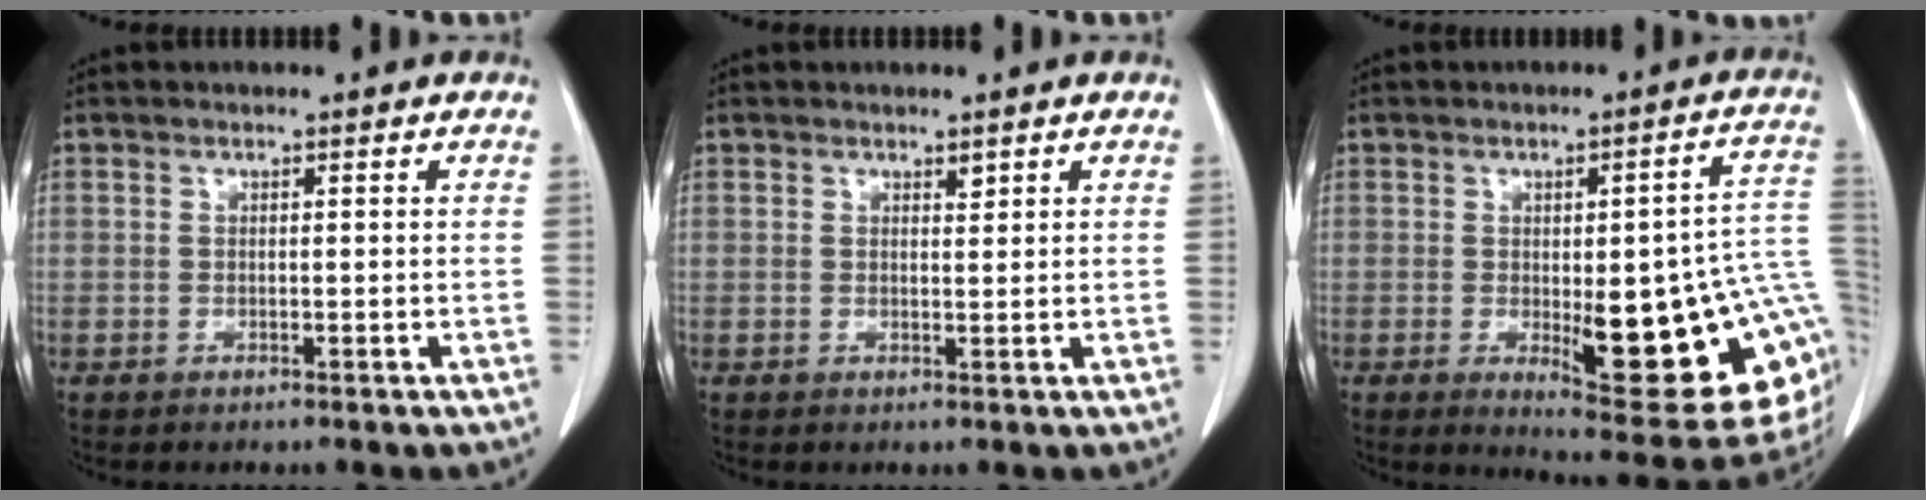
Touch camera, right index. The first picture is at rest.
{"total": 0.8, "force": [0.6, 0.2, 0.5], "torque": [-0.010, -0.006, 0.010]}
{"total": 21.5, "force": [-2.7, 5.2, 20.7], "torque": [-0.188, 0.004, -0.013]}